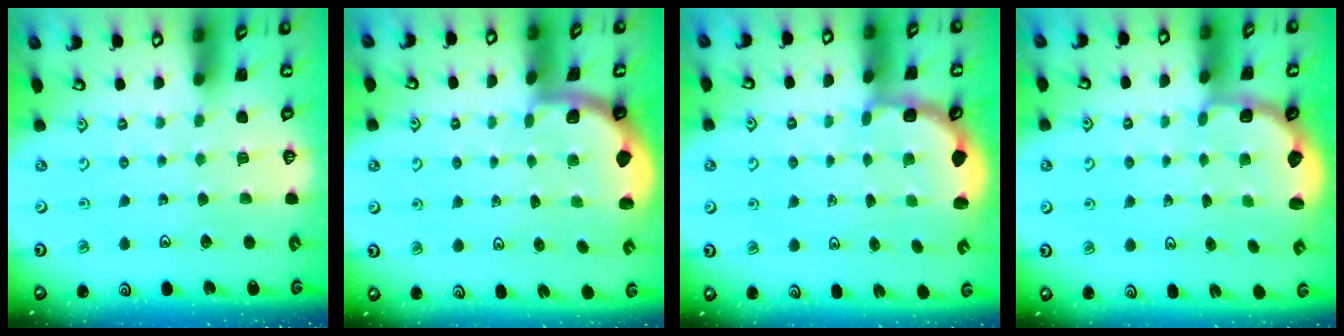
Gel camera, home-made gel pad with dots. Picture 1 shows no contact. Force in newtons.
{"total": 1.6, "press": 1.6, "slide": 0.1}
{"total": 2.8, "press": 2.4, "slide": 1.4}
{"total": 2.8, "press": 2.2, "slide": 1.8}